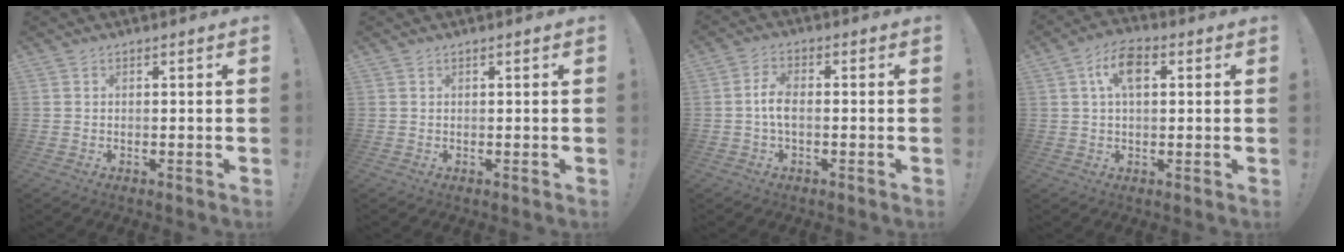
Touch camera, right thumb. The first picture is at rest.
{"total": 0.0}
{"total": 5.5, "force": [-0.8, 2.4, 4.9], "torque": [-0.105, 0.006, -0.013]}
{"total": 8.3, "force": [2.2, 4.5, 6.6], "torque": [-0.110, 0.011, 0.041]}